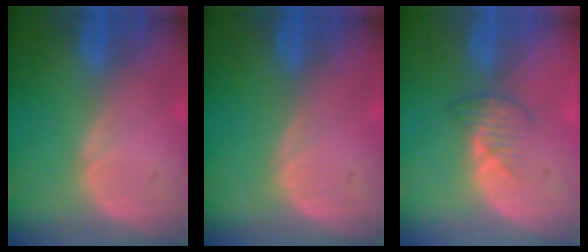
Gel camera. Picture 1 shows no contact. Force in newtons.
{"total": 0.0}
{"total": 2.8, "press": 2.7, "slide": 0.8}